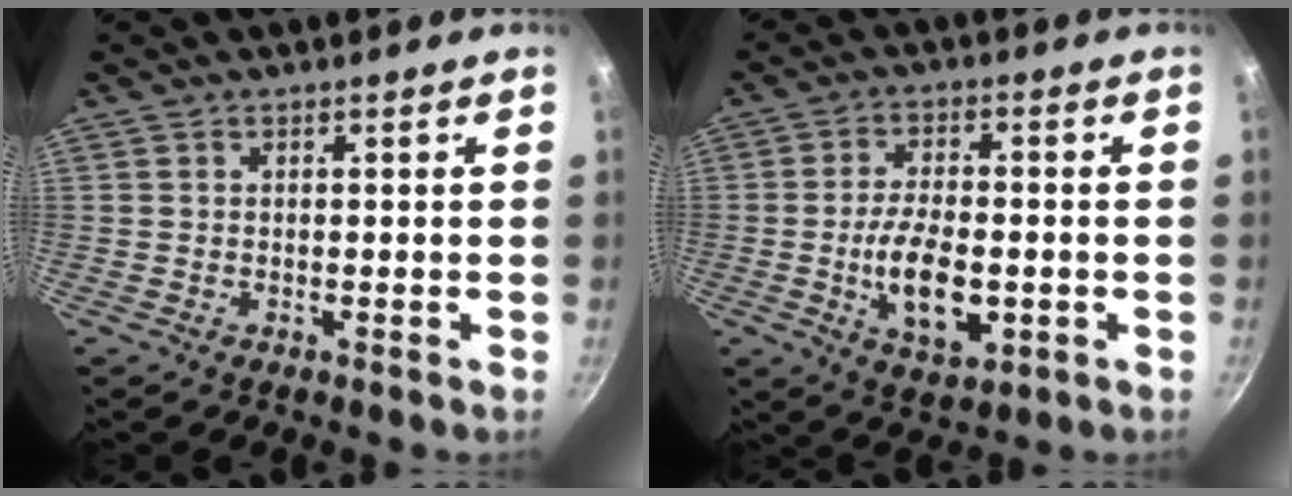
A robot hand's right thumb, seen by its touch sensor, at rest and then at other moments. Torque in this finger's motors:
{"motor_torque": [-0.48, 0.32, 0.59, 0.62, 0.26]}